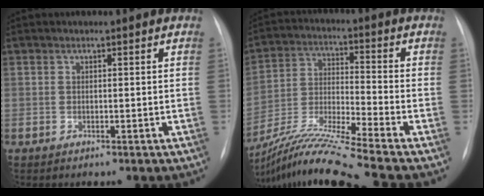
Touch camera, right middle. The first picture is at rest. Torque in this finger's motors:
{"motor_torque": [0.36, -1.33, 0.01, 0.11]}